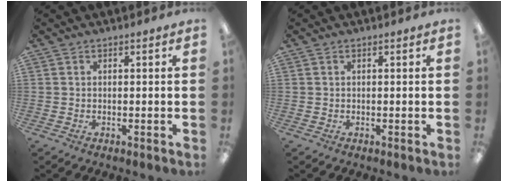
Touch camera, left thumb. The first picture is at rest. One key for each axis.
{"total": 0.0}